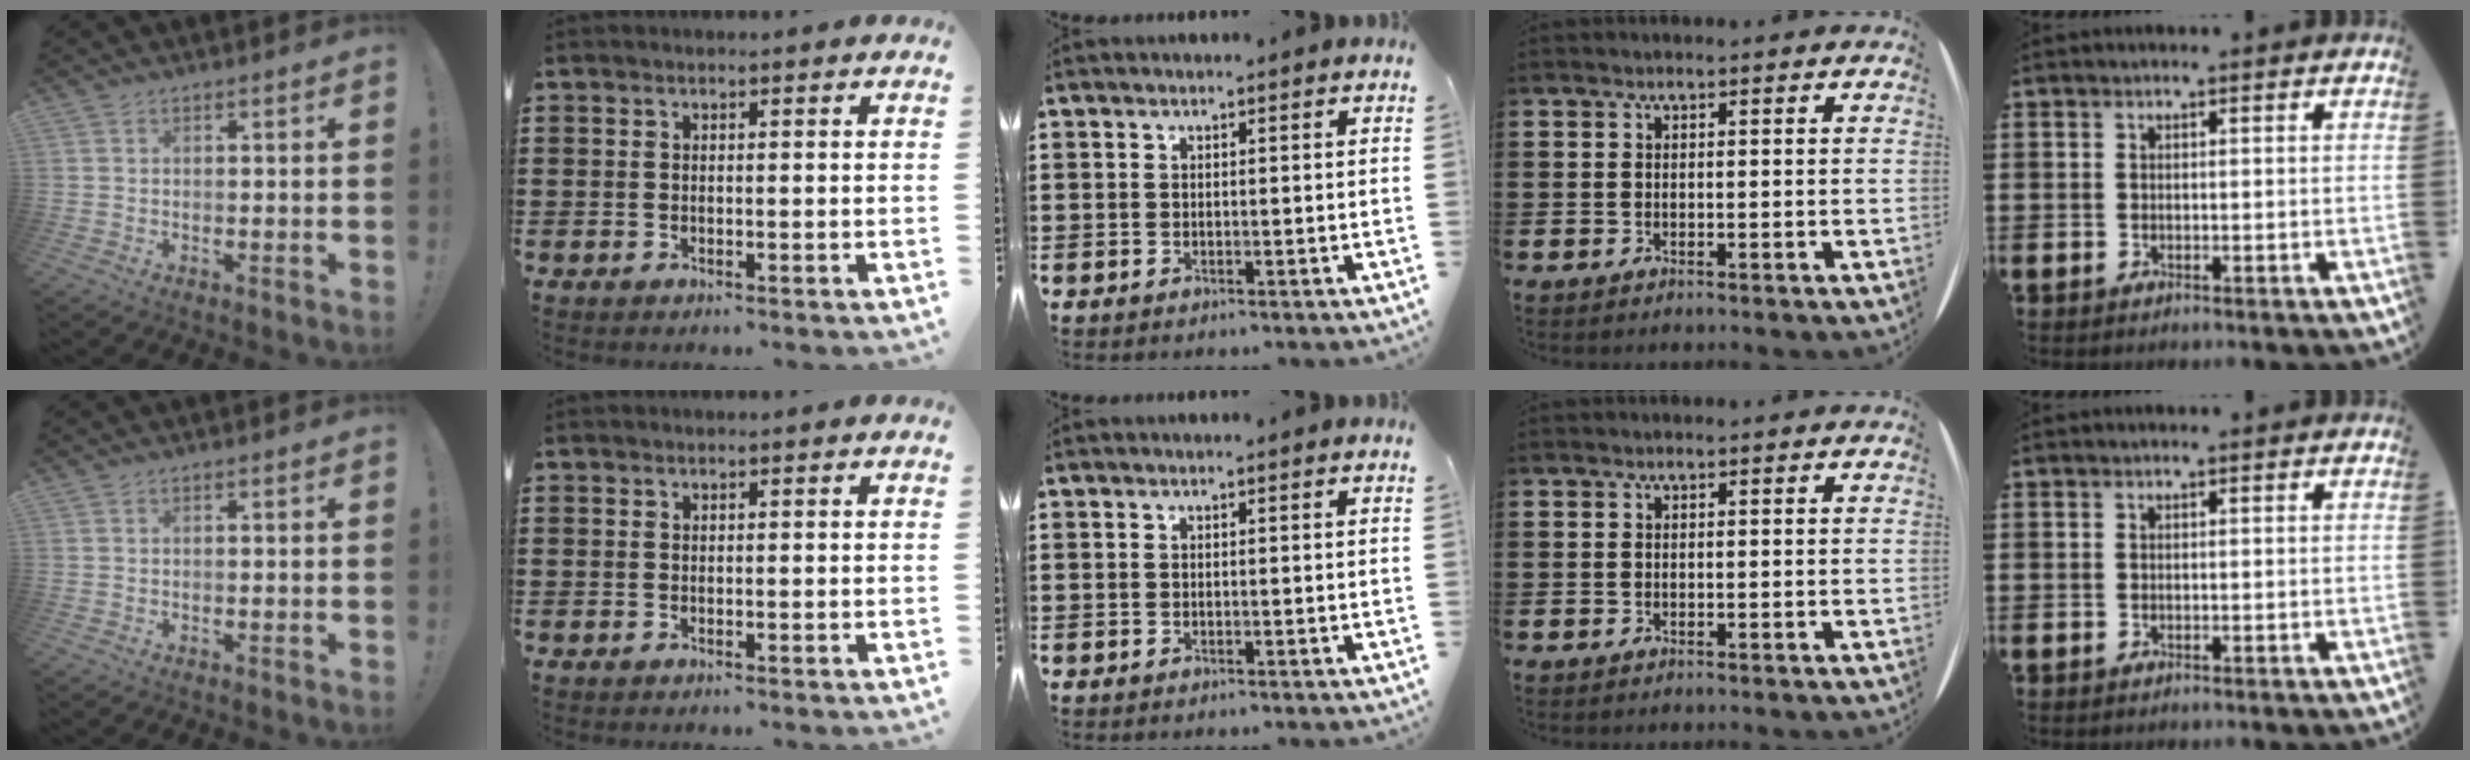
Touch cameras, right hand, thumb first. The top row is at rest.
{}